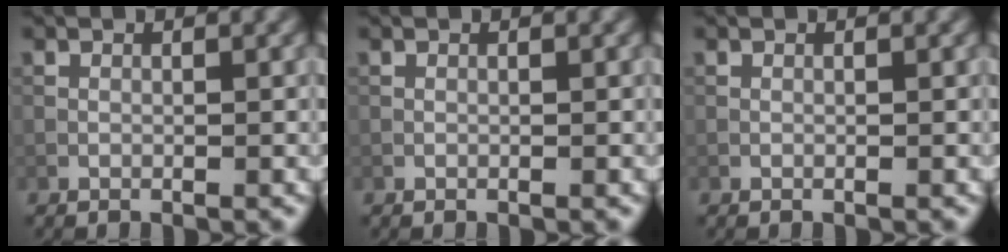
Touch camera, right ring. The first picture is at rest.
{"total": 0.0}
{"total": 0.0}